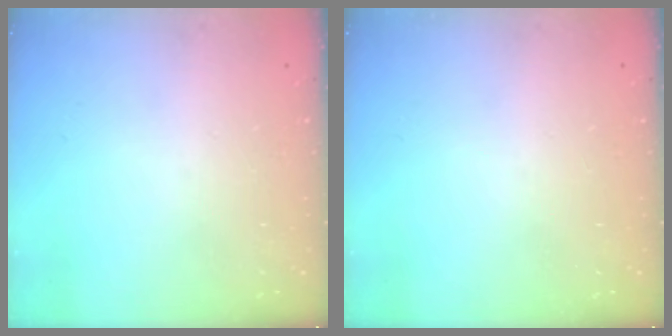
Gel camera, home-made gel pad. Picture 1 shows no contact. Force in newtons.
{"total": 0.0}